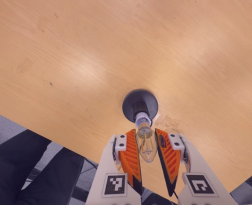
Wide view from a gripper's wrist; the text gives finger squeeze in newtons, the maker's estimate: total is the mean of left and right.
{"total": 10.6, "left": 9.9, "right": 11.2}